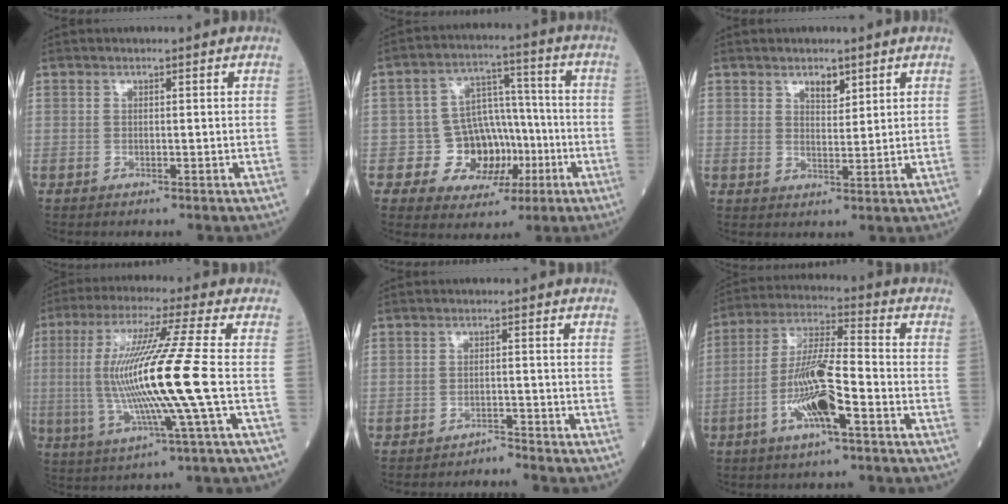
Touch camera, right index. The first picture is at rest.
{"total": 9.8, "force": [-2.7, 8.3, 4.4], "torque": [-0.055, 0.029, -0.033]}
{"total": 2.8, "force": [1.9, 1.2, 1.7], "torque": [-0.026, -0.004, 0.034]}
{"total": 15.5, "force": [-1.2, -1.6, 15.3], "torque": [-0.310, -0.003, -0.028]}
{"total": 2.5, "force": [-2.2, -0.7, -0.8], "torque": [0.026, -0.006, -0.033]}
{"total": 11.6, "force": [-4.2, 1.5, 10.7], "torque": [-0.211, 0.000, -0.079]}